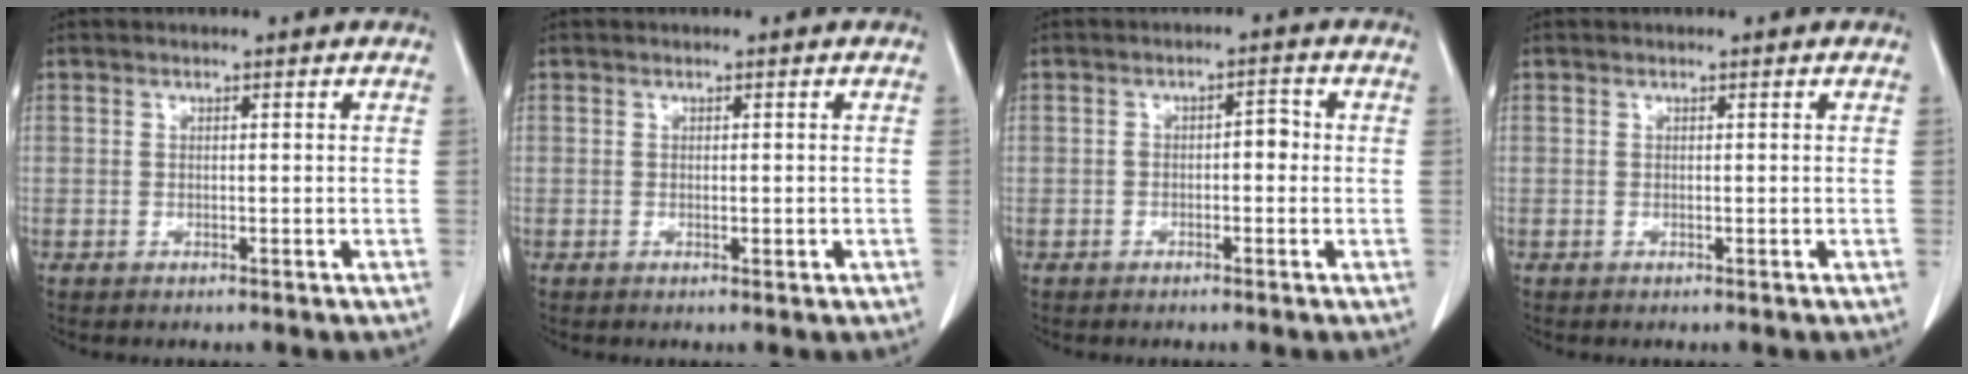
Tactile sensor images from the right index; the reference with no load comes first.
{"total": 1.4, "force": [-0.3, 0.7, 1.2], "torque": [-0.026, -0.003, 0.000]}
{"total": 3.2, "force": [-0.4, 1.5, 2.8], "torque": [-0.047, 0.024, -0.005]}
{"total": 0.0}